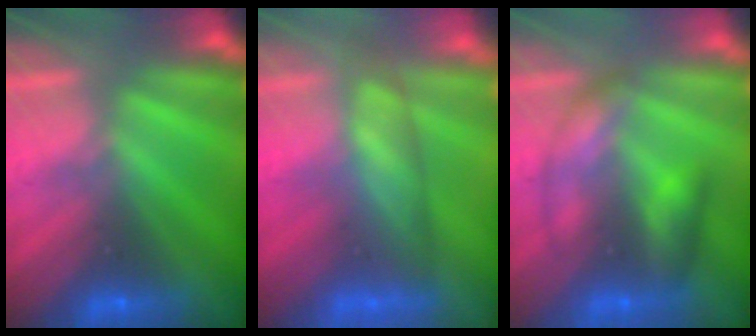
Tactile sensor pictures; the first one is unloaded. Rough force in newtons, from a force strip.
{"total": 4.3}
{"total": 2.6}